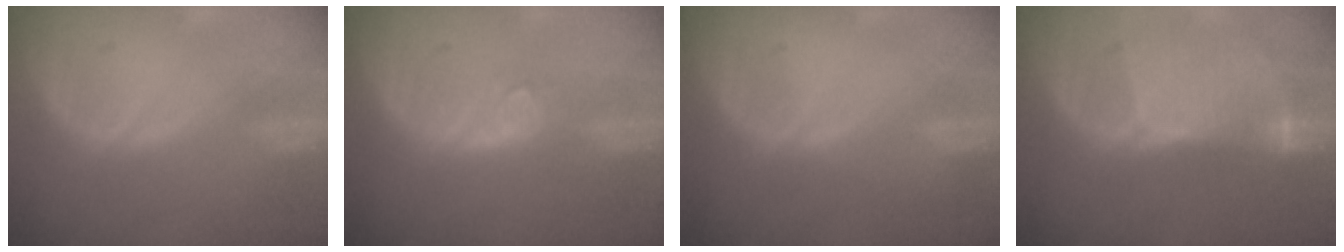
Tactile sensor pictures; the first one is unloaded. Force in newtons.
{"total": 2.9, "press": 2.9, "slide": 0.3}
{"total": 0.0}
{"total": 8.4, "press": 7.6, "slide": 3.5}